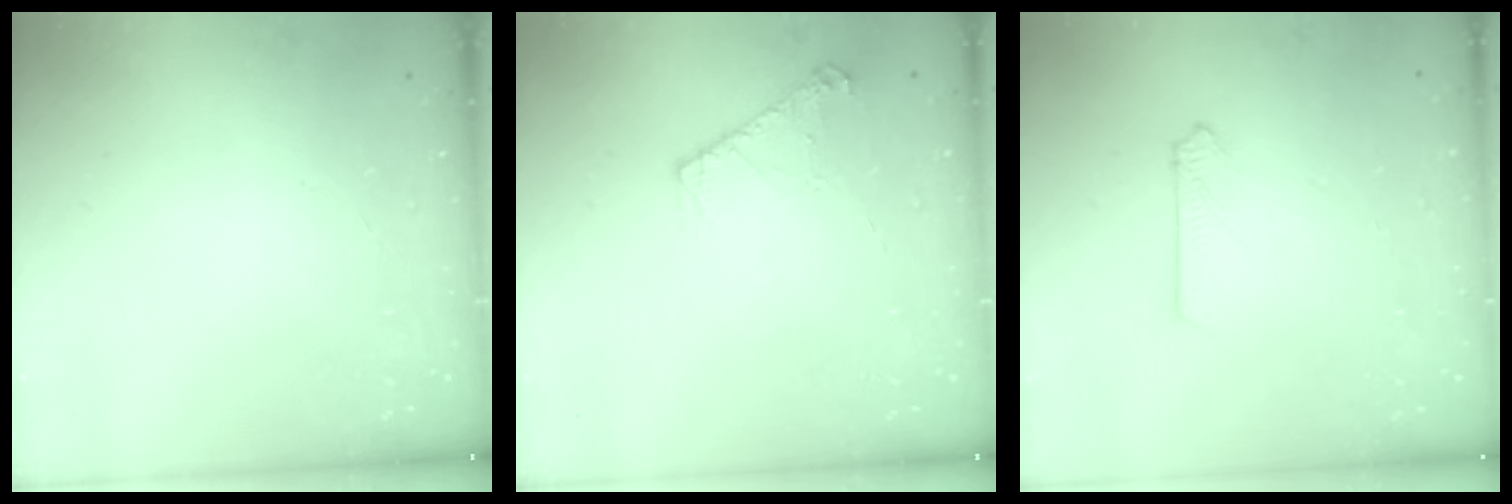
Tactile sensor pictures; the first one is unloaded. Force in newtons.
{"total": 6.0, "press": 6.0, "slide": 0.7}
{"total": 2.6, "press": 2.6, "slide": 0.3}